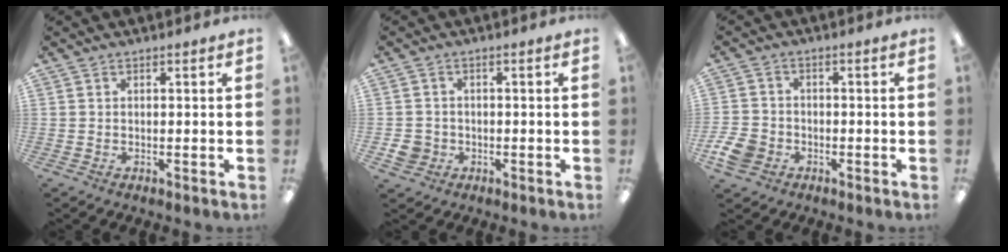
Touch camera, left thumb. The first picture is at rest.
{"total": 4.0, "force": [-0.8, 3.7, 1.2], "torque": [-0.019, 0.002, -0.016]}
{"total": 6.4, "force": [-2.7, 4.9, 2.9], "torque": [-0.070, 0.014, -0.050]}